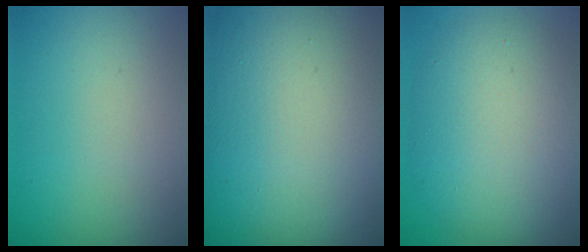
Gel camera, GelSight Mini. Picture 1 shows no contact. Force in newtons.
{"total": 24.8, "press": 24.8, "slide": 0.9}
{"total": 8.8, "press": 8.8, "slide": 0.7}